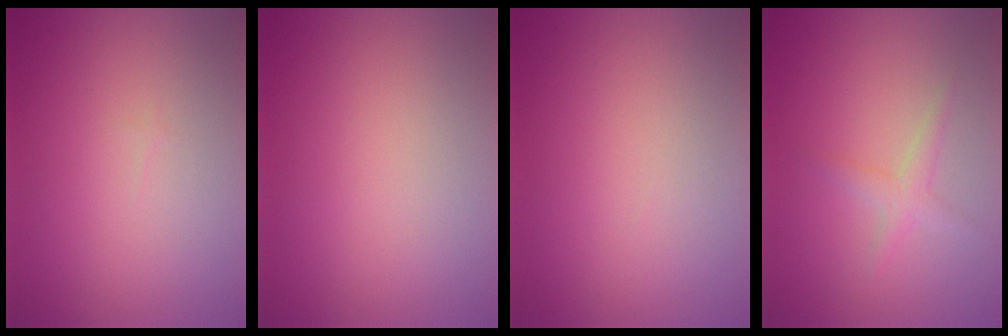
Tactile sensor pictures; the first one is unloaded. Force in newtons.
{"total": 0.0}
{"total": 0.0}
{"total": 1.6, "press": 1.6, "slide": 0.1}